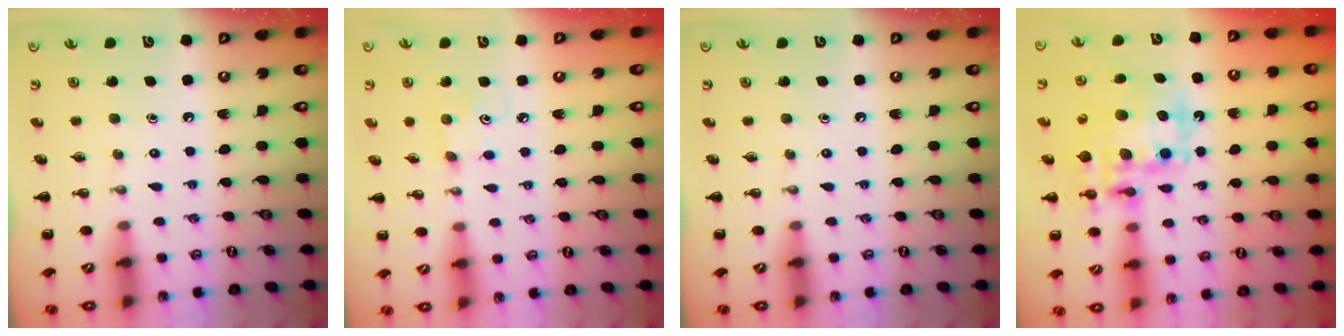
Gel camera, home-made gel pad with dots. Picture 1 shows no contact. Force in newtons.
{"total": 2.5, "press": 2.4, "slide": 0.7}
{"total": 0.0}
{"total": 16.2, "press": 15.8, "slide": 3.6}